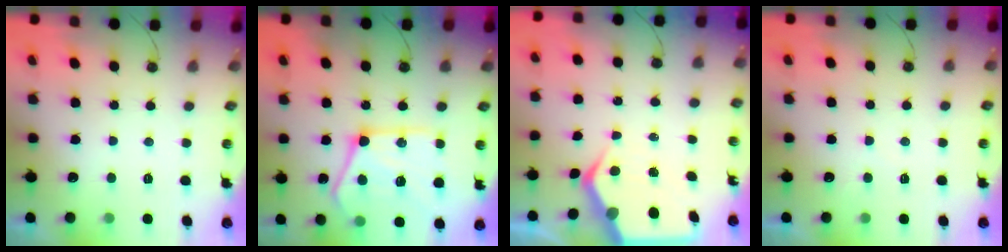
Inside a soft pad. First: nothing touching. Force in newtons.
{"total": 24.3, "press": 24.2, "slide": 2.5}
{"total": 8.6, "press": 8.5, "slide": 1.3}
{"total": 3.1, "press": 3.1, "slide": 0.4}